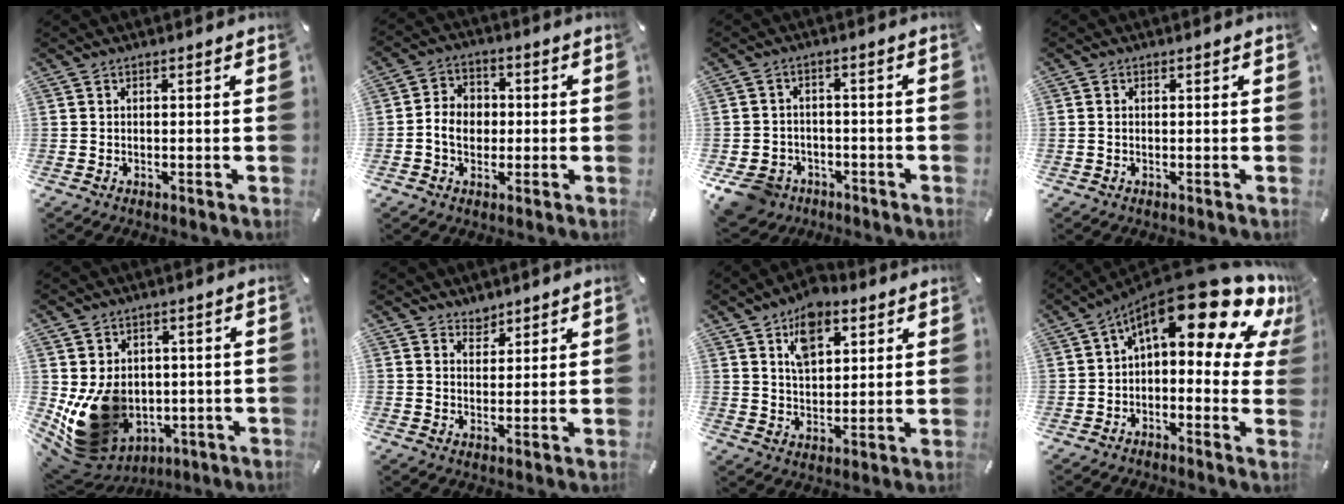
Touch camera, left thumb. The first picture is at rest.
{"total": 6.7, "force": [-1.0, 5.6, 3.5], "torque": [-0.076, 0.010, -0.021]}
{"total": 7.5, "force": [-4.3, 5.8, 2.3], "torque": [-0.062, 0.030, -0.081]}
{"total": 0.9, "force": [0.0, 0.7, 0.6], "torque": [-0.012, 0.005, -0.002]}
{"total": 13.7, "force": [-0.6, 11.5, 7.4], "torque": [-0.155, -0.019, -0.003]}
{"total": 3.3, "force": [2.7, 2.0, -0.2], "torque": [0.012, -0.018, 0.048]}
{"total": 9.9, "force": [5.5, 6.2, 5.4], "torque": [-0.077, -0.018, 0.095]}
{"total": 19.6, "force": [10.9, 7.1, 14.6], "torque": [-0.209, -0.095, 0.178]}